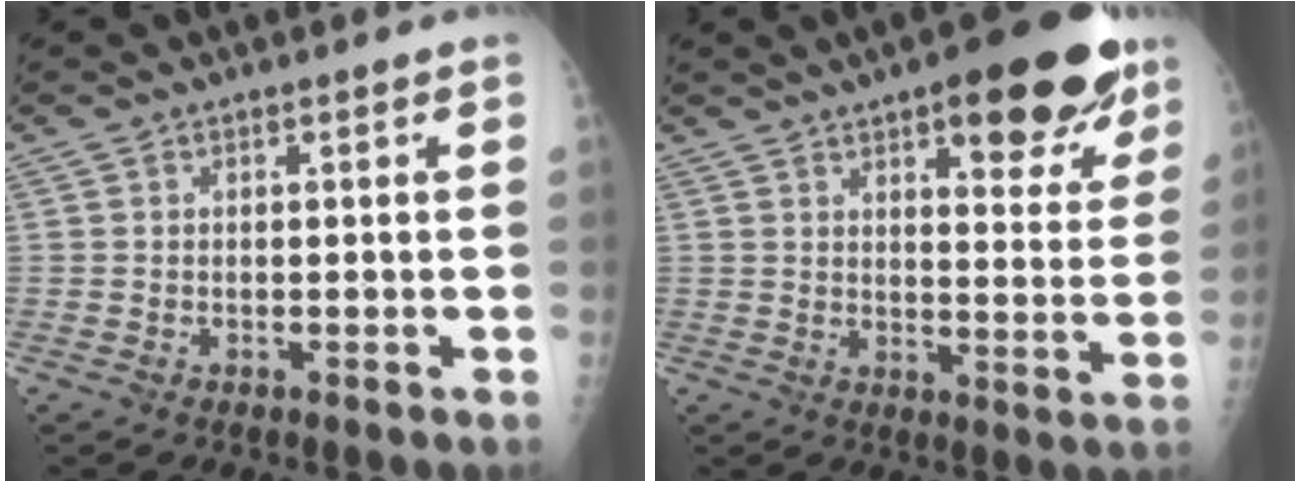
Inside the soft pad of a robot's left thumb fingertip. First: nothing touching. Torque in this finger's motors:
{"motor_torque": [0.07, 0.49, -0.06, -0.06, 0.15]}